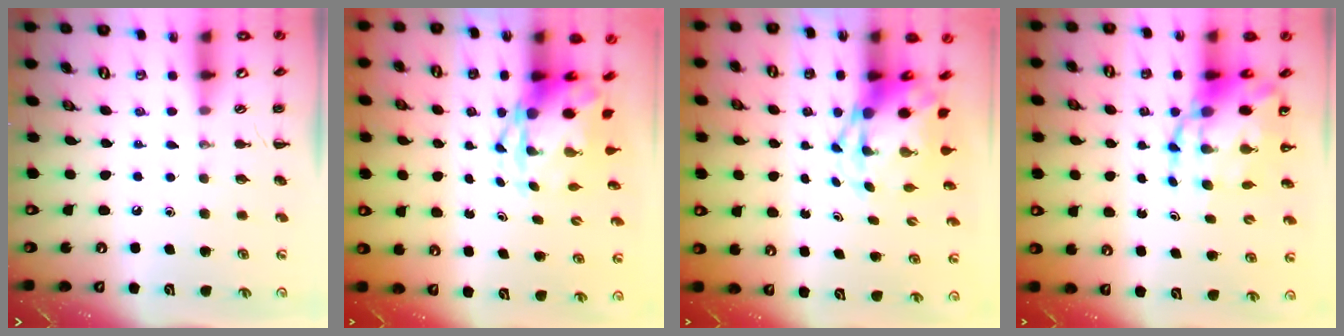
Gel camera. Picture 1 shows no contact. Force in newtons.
{"total": 4.4, "press": 4.1, "slide": 1.4}
{"total": 4.9, "press": 4.7, "slide": 1.3}
{"total": 11.5, "press": 11.1, "slide": 2.9}